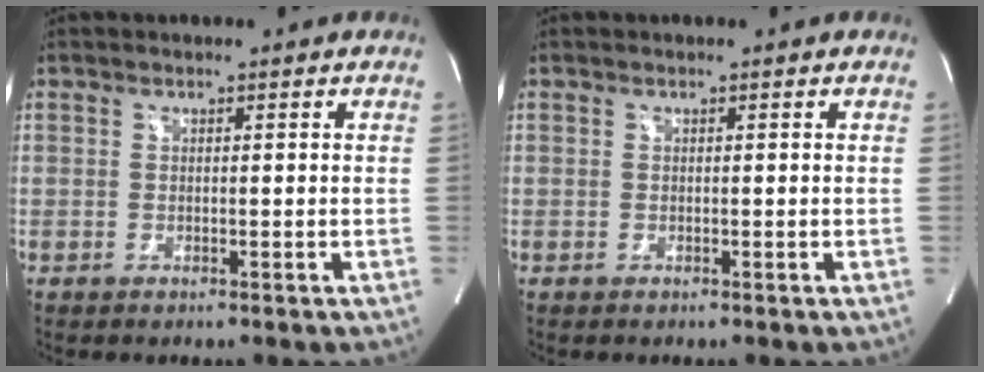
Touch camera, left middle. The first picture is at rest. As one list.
[{"total": 0.0}]